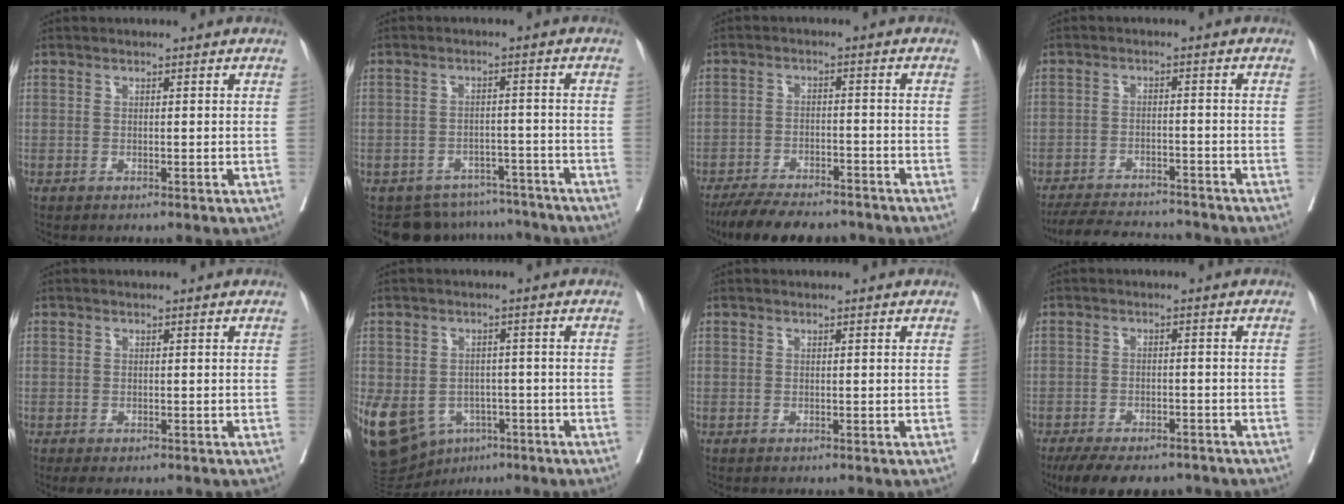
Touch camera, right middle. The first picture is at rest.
{"total": 10.1, "force": [-9.1, 4.4, 0.1], "torque": [0.007, 0.024, -0.112]}
{"total": 13.1, "force": [-11.4, 3.3, 5.5], "torque": [-0.084, -0.003, -0.166]}
{"total": 12.4, "force": [-11.5, 2.5, 3.9], "torque": [-0.067, 0.000, -0.163]}
{"total": 1.6, "force": [-0.9, 0.9, 1.0], "torque": [-0.014, -0.002, -0.007]}
{"total": 16.8, "force": [-7.0, 12.7, 8.4], "torque": [-0.215, 0.005, -0.095]}
{"total": 0.0}
{"total": 12.5, "force": [-9.8, 5.2, 5.8], "torque": [-0.098, -0.002, -0.136]}